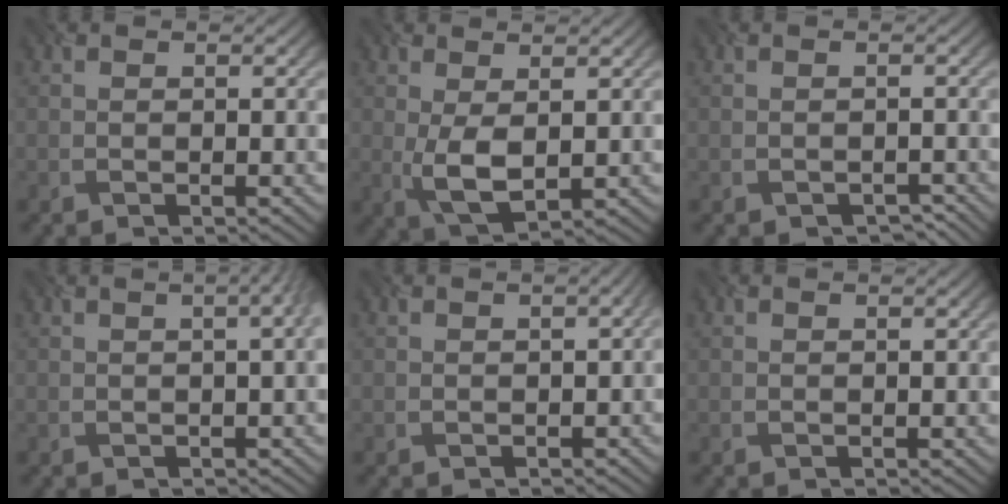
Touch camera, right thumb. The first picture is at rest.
{"total": 4.2, "force": [0.1, 1.9, 3.7], "torque": [-0.093, -0.001, 0.008]}
{"total": 1.6, "force": [-1.5, 0.5, -0.3], "torque": [0.006, -0.002, -0.013]}
{"total": 4.2, "force": [0.7, 1.9, 3.6], "torque": [-0.024, 0.028, -0.011]}
{"total": 2.0, "force": [-0.3, 1.2, 1.6], "torque": [-0.016, 0.006, 0.001]}
{"total": 0.0}